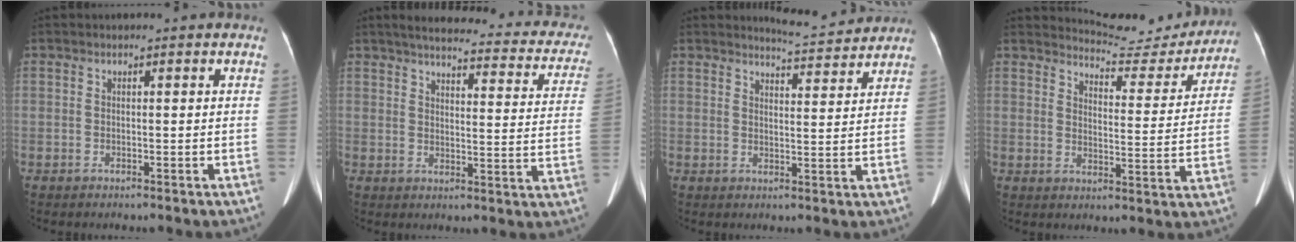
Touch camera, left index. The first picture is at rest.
{"total": 25.6, "force": [21.9, 5.8, 11.8], "torque": [-0.145, -0.013, 0.240]}
{"total": 5.5, "force": [5.5, 0.1, 0.0], "torque": [-0.012, -0.007, 0.073]}
{"total": 11.7, "force": [11.7, 1.3, 0.2], "torque": [-0.002, -0.034, 0.143]}